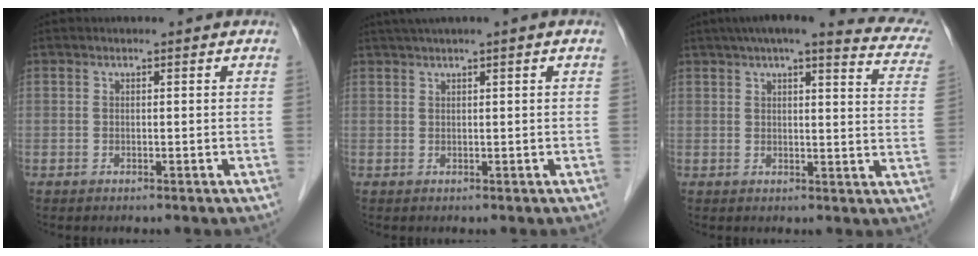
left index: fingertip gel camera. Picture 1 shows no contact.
{"total": 2.5, "force": [1.5, -0.5, 2.0], "torque": [-0.044, 0.012, 0.033]}
{"total": 19.4, "force": [16.2, 2.8, 10.2], "torque": [-0.130, -0.004, 0.175]}